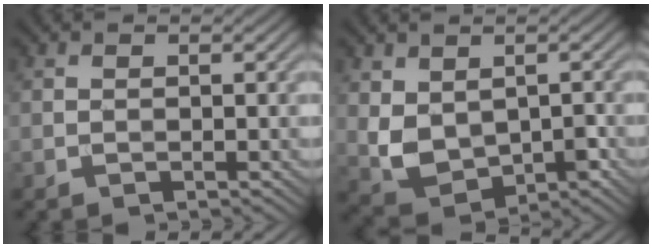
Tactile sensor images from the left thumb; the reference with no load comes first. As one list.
[{"total": 5.9, "force": [0.1, 4.2, 4.2], "torque": [-0.093, -0.018, 0.011]}]